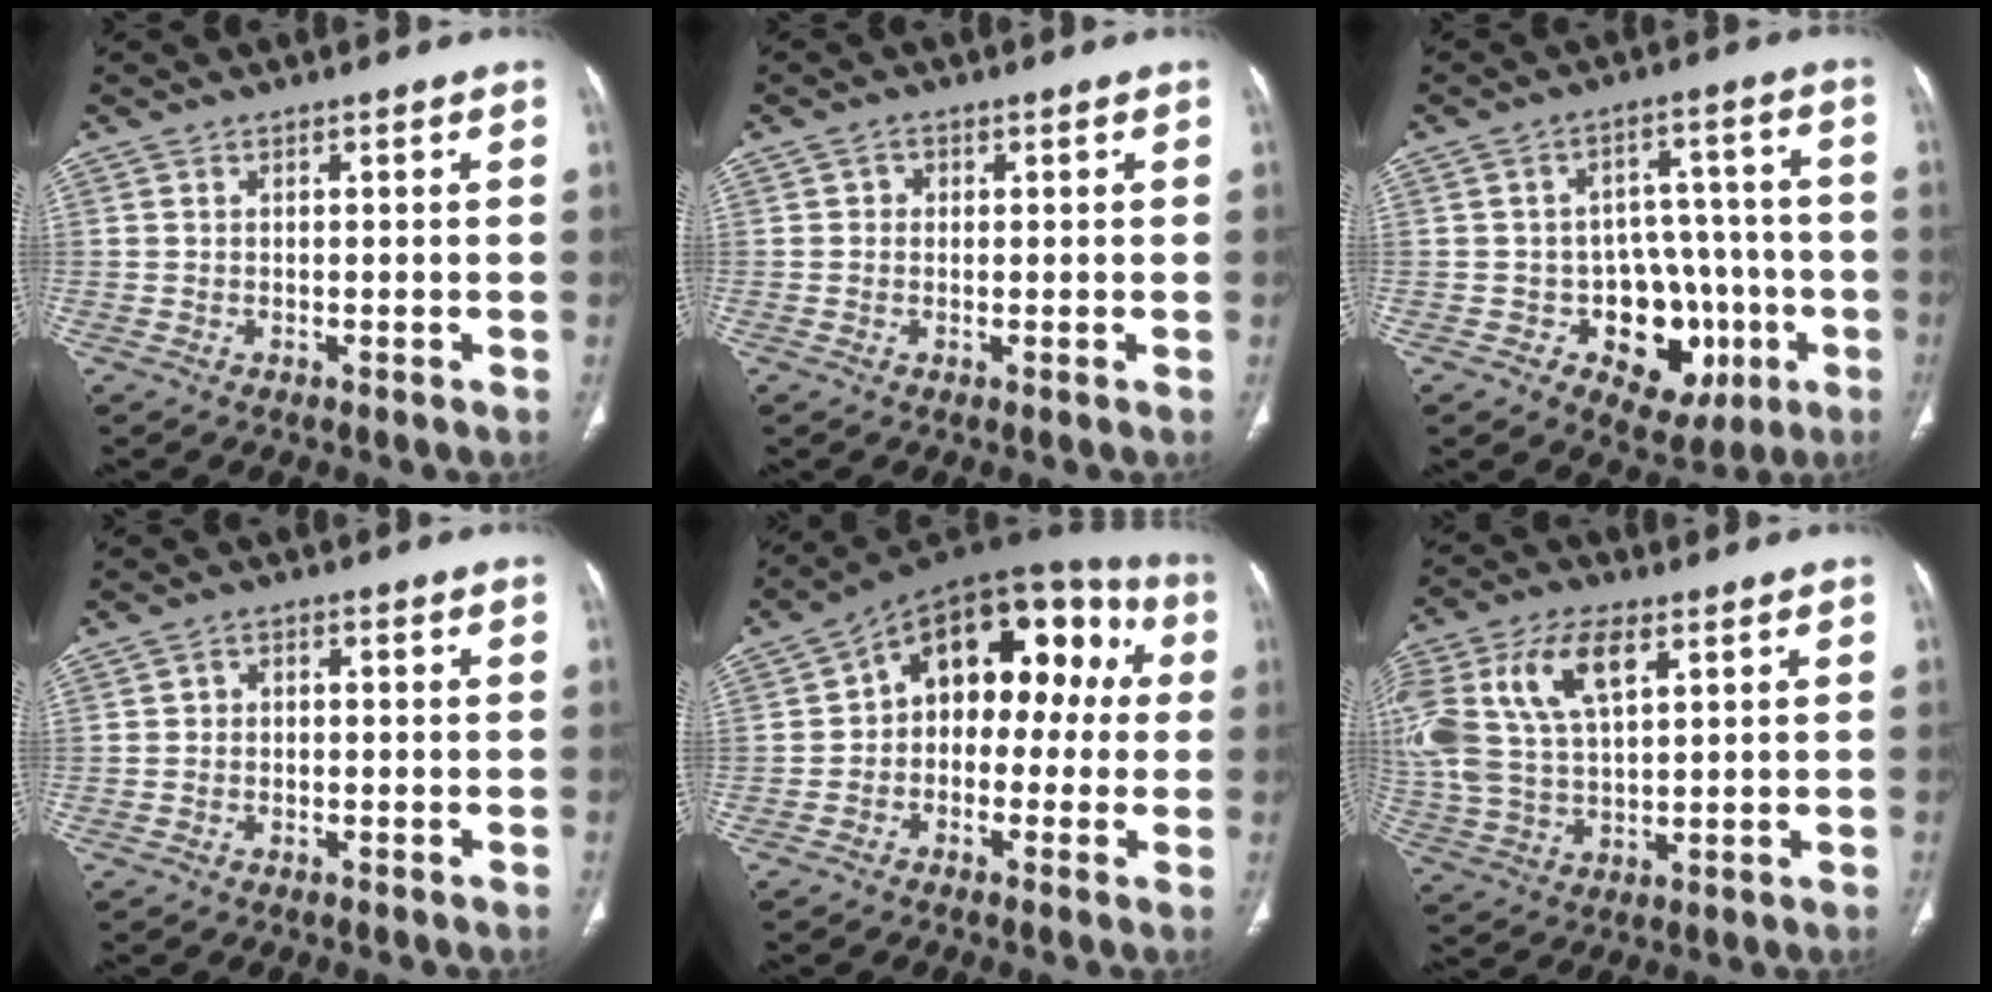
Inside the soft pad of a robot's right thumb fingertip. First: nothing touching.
{"total": 1.5, "force": [0.2, 1.4, 0.5], "torque": [-0.001, 0.003, 0.001]}
{"total": 14.1, "force": [-4.4, 10.1, 8.9], "torque": [-0.062, 0.038, -0.048]}
{"total": 1.7, "force": [-0.3, 1.4, 0.9], "torque": [-0.006, 0.007, -0.011]}
{"total": 17.2, "force": [1.8, 11.0, 13.1], "torque": [-0.123, 0.056, 0.011]}
{"total": 17.8, "force": [6.3, 9.6, 13.6], "torque": [-0.303, 0.005, 0.120]}